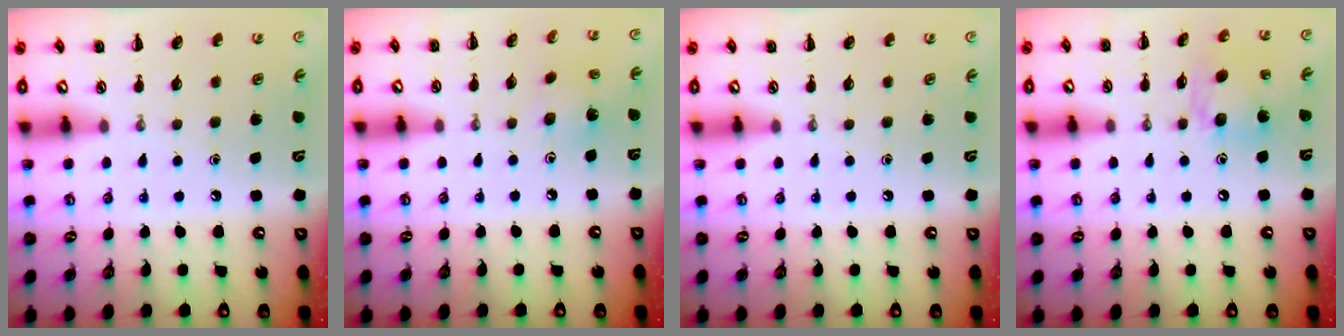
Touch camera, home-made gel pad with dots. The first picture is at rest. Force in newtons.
{"total": 2.2, "press": 2.1, "slide": 0.7}
{"total": 0.0}
{"total": 10.7, "press": 10.6, "slide": 1.4}